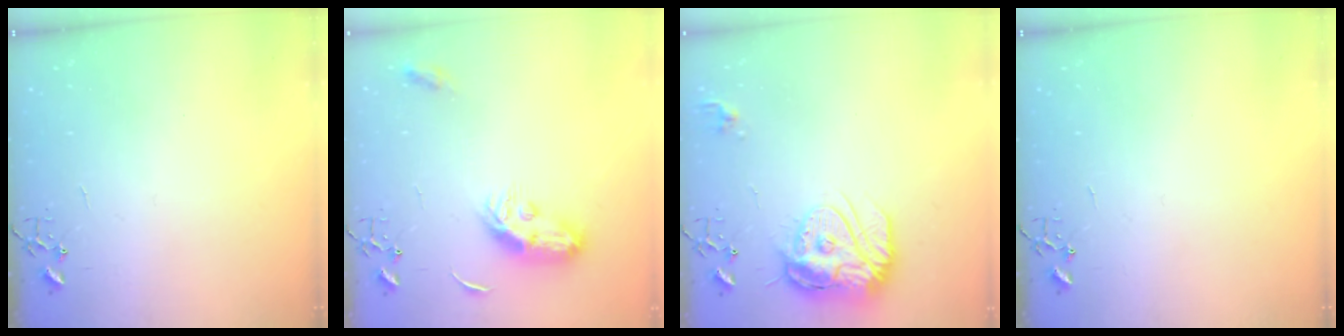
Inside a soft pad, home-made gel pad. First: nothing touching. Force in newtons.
{"total": 10.4, "press": 10.4, "slide": 0.1}
{"total": 17.0, "press": 16.9, "slide": 1.4}
{"total": 0.0}